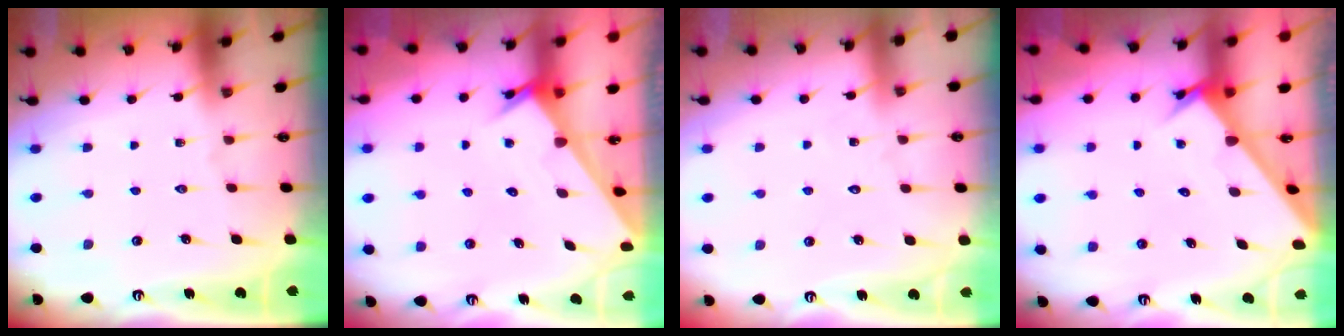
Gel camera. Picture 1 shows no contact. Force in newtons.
{"total": 2.4, "press": 2.4, "slide": 0.1}
{"total": 4.8, "press": 4.8, "slide": 0.3}
{"total": 2.8, "press": 2.8, "slide": 0.1}